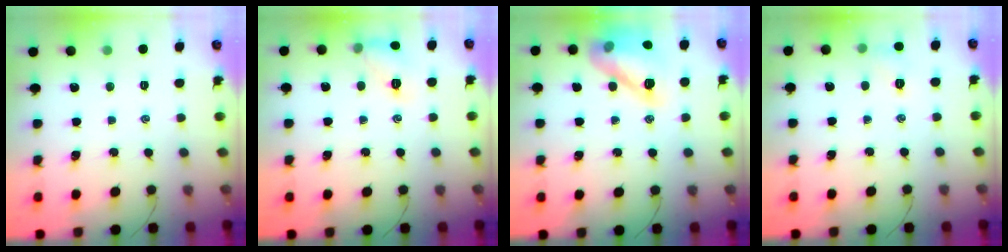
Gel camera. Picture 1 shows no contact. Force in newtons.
{"total": 9.7, "press": 9.7, "slide": 0.7}
{"total": 14.7, "press": 14.6, "slide": 1.4}
{"total": 6.1, "press": 5.9, "slide": 1.3}